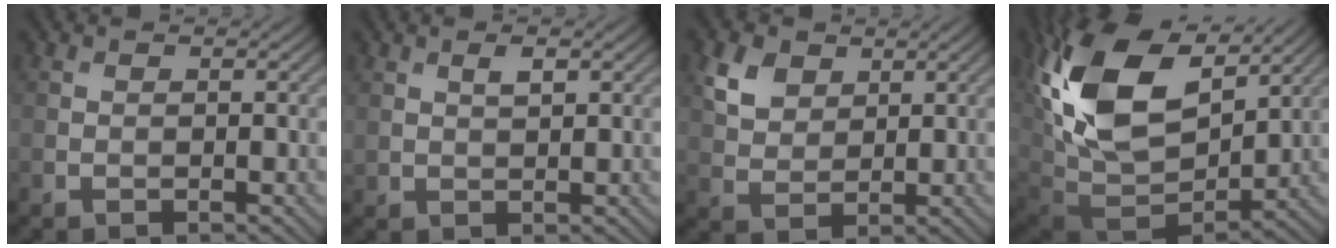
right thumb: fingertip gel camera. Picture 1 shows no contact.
{"total": 1.8, "force": [0.9, 0.8, 1.4], "torque": [-0.028, 0.000, 0.021]}
{"total": 4.7, "force": [2.6, 3.2, 2.4], "torque": [-0.060, 0.000, 0.053]}
{"total": 20.1, "force": [7.5, 12.2, 14.1], "torque": [-0.320, 0.023, 0.147]}